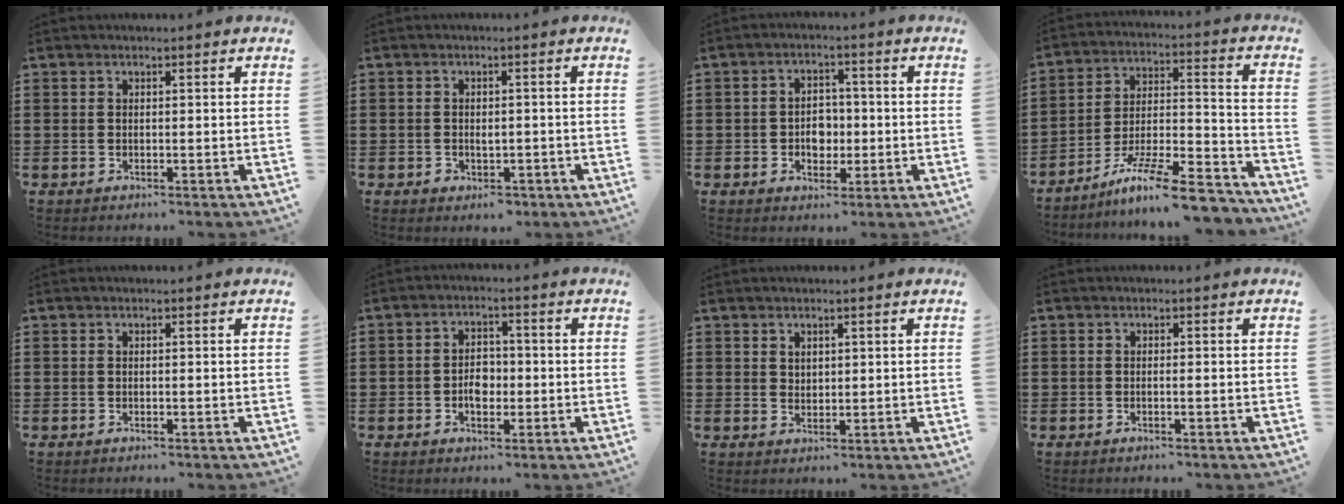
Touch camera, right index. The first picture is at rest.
{"total": 1.8, "force": [-0.9, 1.2, 0.9], "torque": [-0.021, 0.001, -0.019]}
{"total": 3.9, "force": [-0.8, 3.0, 2.4], "torque": [-0.034, 0.000, -0.021]}
{"total": 12.2, "force": [-10.0, 1.2, 6.8], "torque": [-0.101, 0.027, -0.187]}
{"total": 0.0}
{"total": 3.6, "force": [-0.9, 2.4, 2.5], "torque": [-0.041, 0.001, -0.018]}
{"total": 1.6, "force": [1.2, 0.9, 0.3], "torque": [-0.006, 0.002, 0.024]}
{"total": 0.6, "force": [-0.5, -0.1, 0.4], "torque": [-0.007, -0.002, -0.009]}